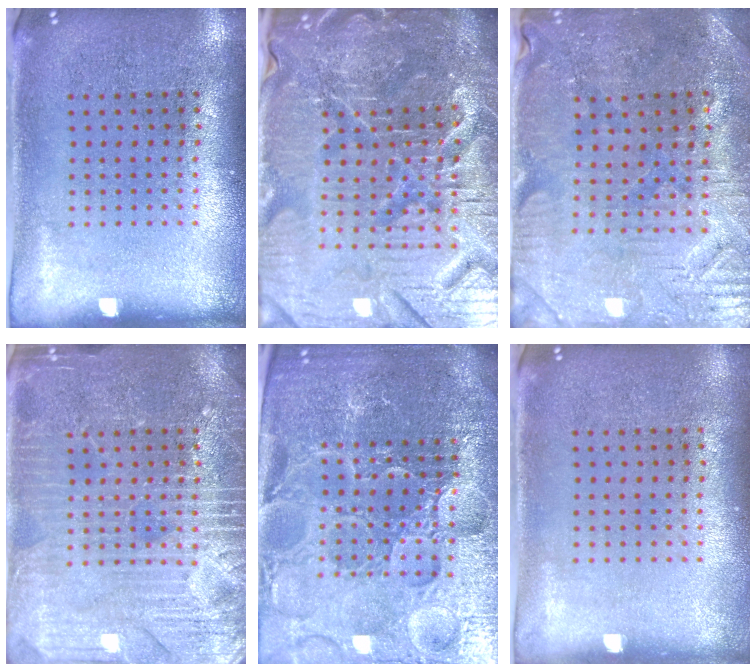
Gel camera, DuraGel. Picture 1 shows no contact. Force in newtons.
{"total": 7.2, "press": 6.4, "slide": 3.3}
{"total": 1.4, "press": 1.4, "slide": 0.4}
{"total": 5.8, "press": 5.8, "slide": 0.7}
{"total": 6.0, "press": 5.4, "slide": 2.6}
{"total": 0.0}